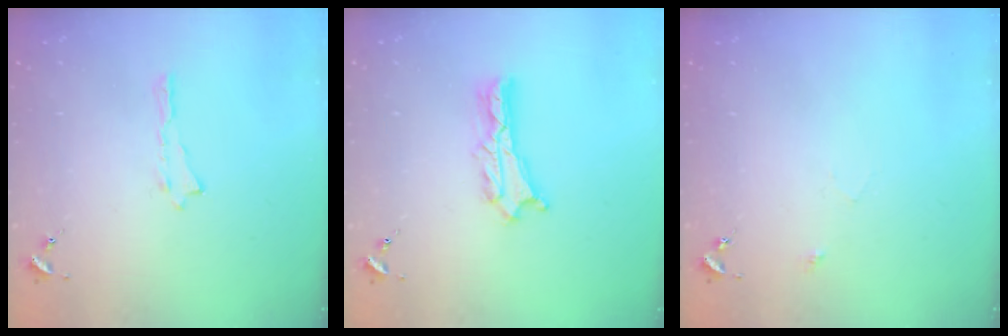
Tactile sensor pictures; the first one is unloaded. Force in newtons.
{"total": 2.7, "press": 2.6, "slide": 0.3}
{"total": 2.5, "press": 2.5, "slide": 0.2}